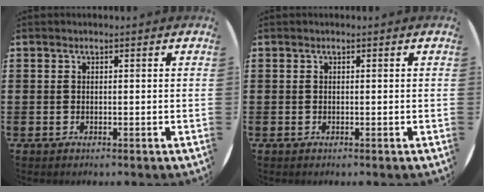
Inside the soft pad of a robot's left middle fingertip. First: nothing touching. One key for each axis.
{"total": 0.0}